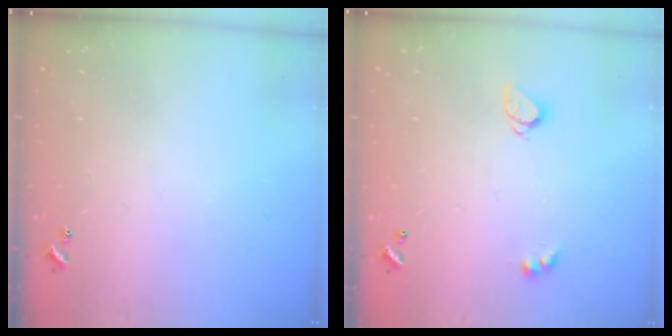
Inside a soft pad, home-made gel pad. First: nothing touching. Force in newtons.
{"total": 3.3, "press": 3.3, "slide": 0.2}